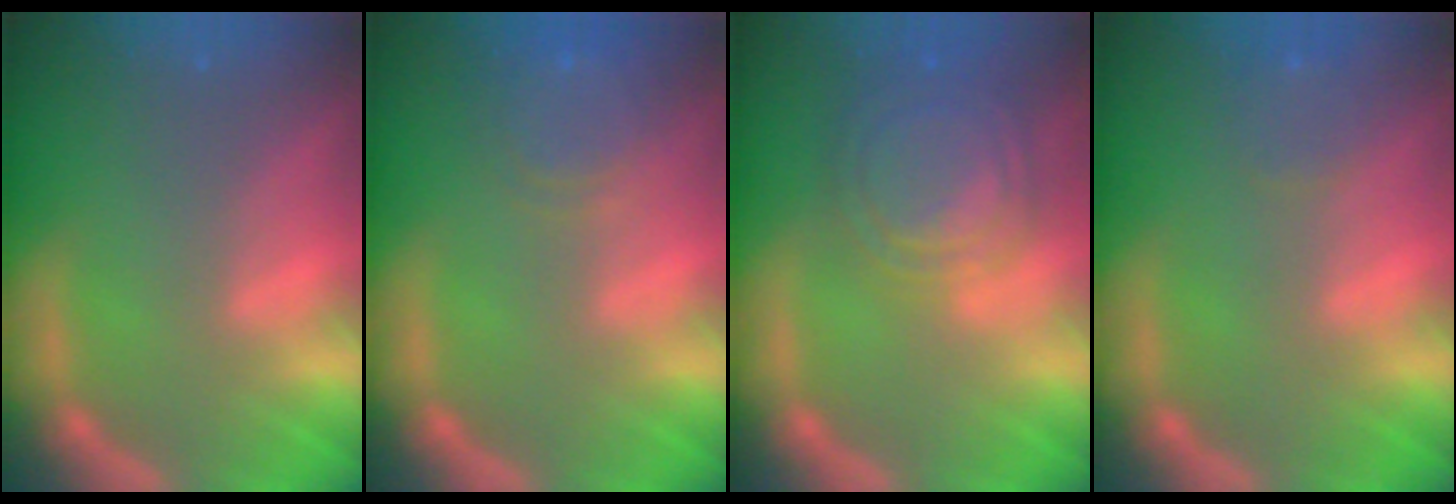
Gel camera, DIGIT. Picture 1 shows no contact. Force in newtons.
{"total": 4.6}
{"total": 8.0}
{"total": 1.9}